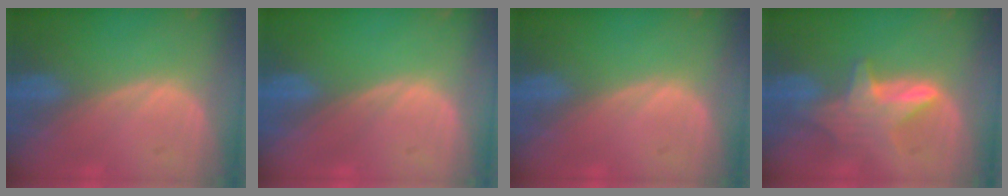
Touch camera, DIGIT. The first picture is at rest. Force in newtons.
{"total": 0.0}
{"total": 0.0}
{"total": 6.0, "press": 6.0, "slide": 0.6}